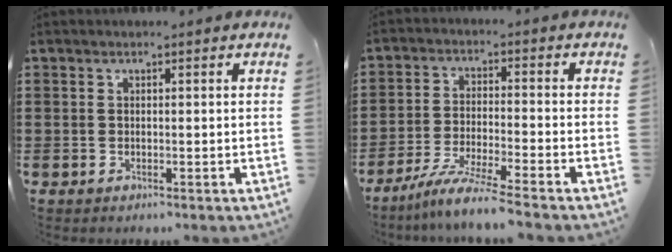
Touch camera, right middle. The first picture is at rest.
{"total": 6.5, "force": [-5.5, -0.6, 3.4], "torque": [-0.071, -0.020, -0.106]}